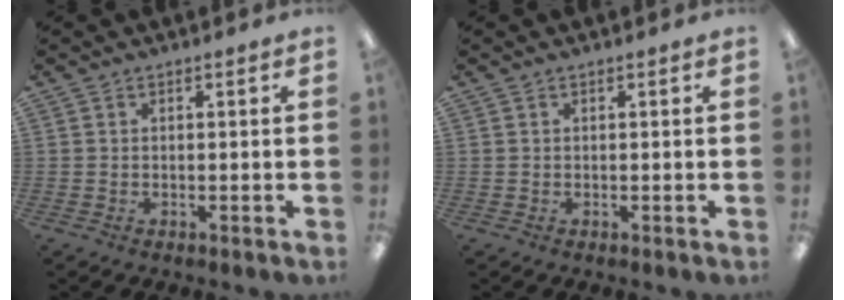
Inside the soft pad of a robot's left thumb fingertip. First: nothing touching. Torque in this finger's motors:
{"motor_torque": [-0.03, 0.04, -0.09, 0.03, 0.01]}